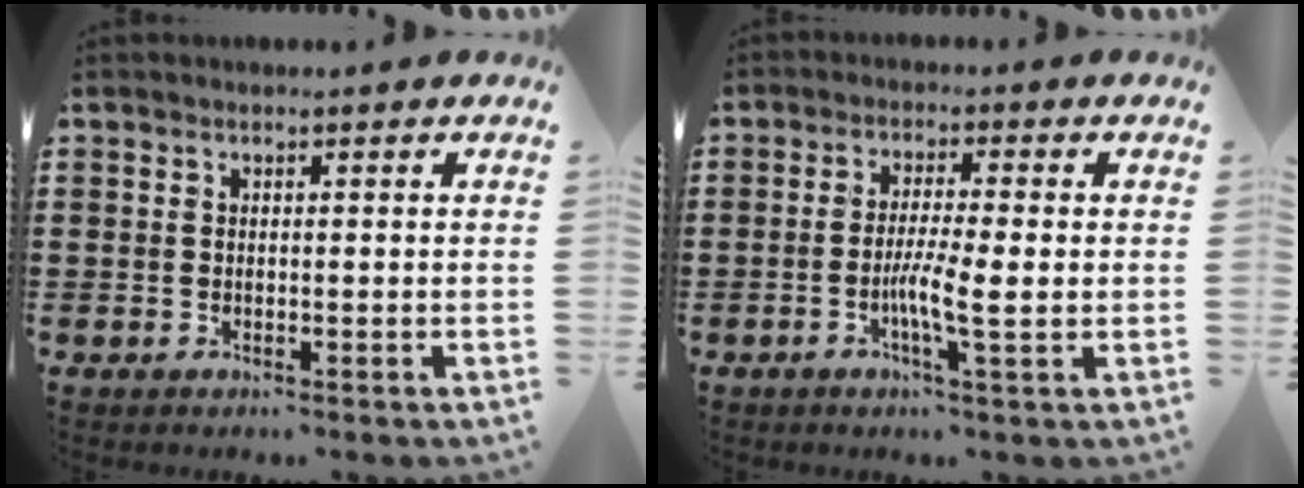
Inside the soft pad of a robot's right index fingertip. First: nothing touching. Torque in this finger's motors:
{"motor_torque": [-0.54, 0.04, 0.17, 0.03]}